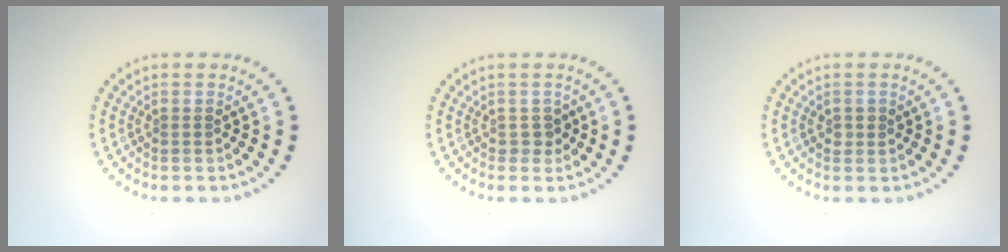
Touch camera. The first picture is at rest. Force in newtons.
{"total": 1.1, "press": 1.0, "slide": 0.6}
{"total": 0.9, "press": 0.9, "slide": 0.0}